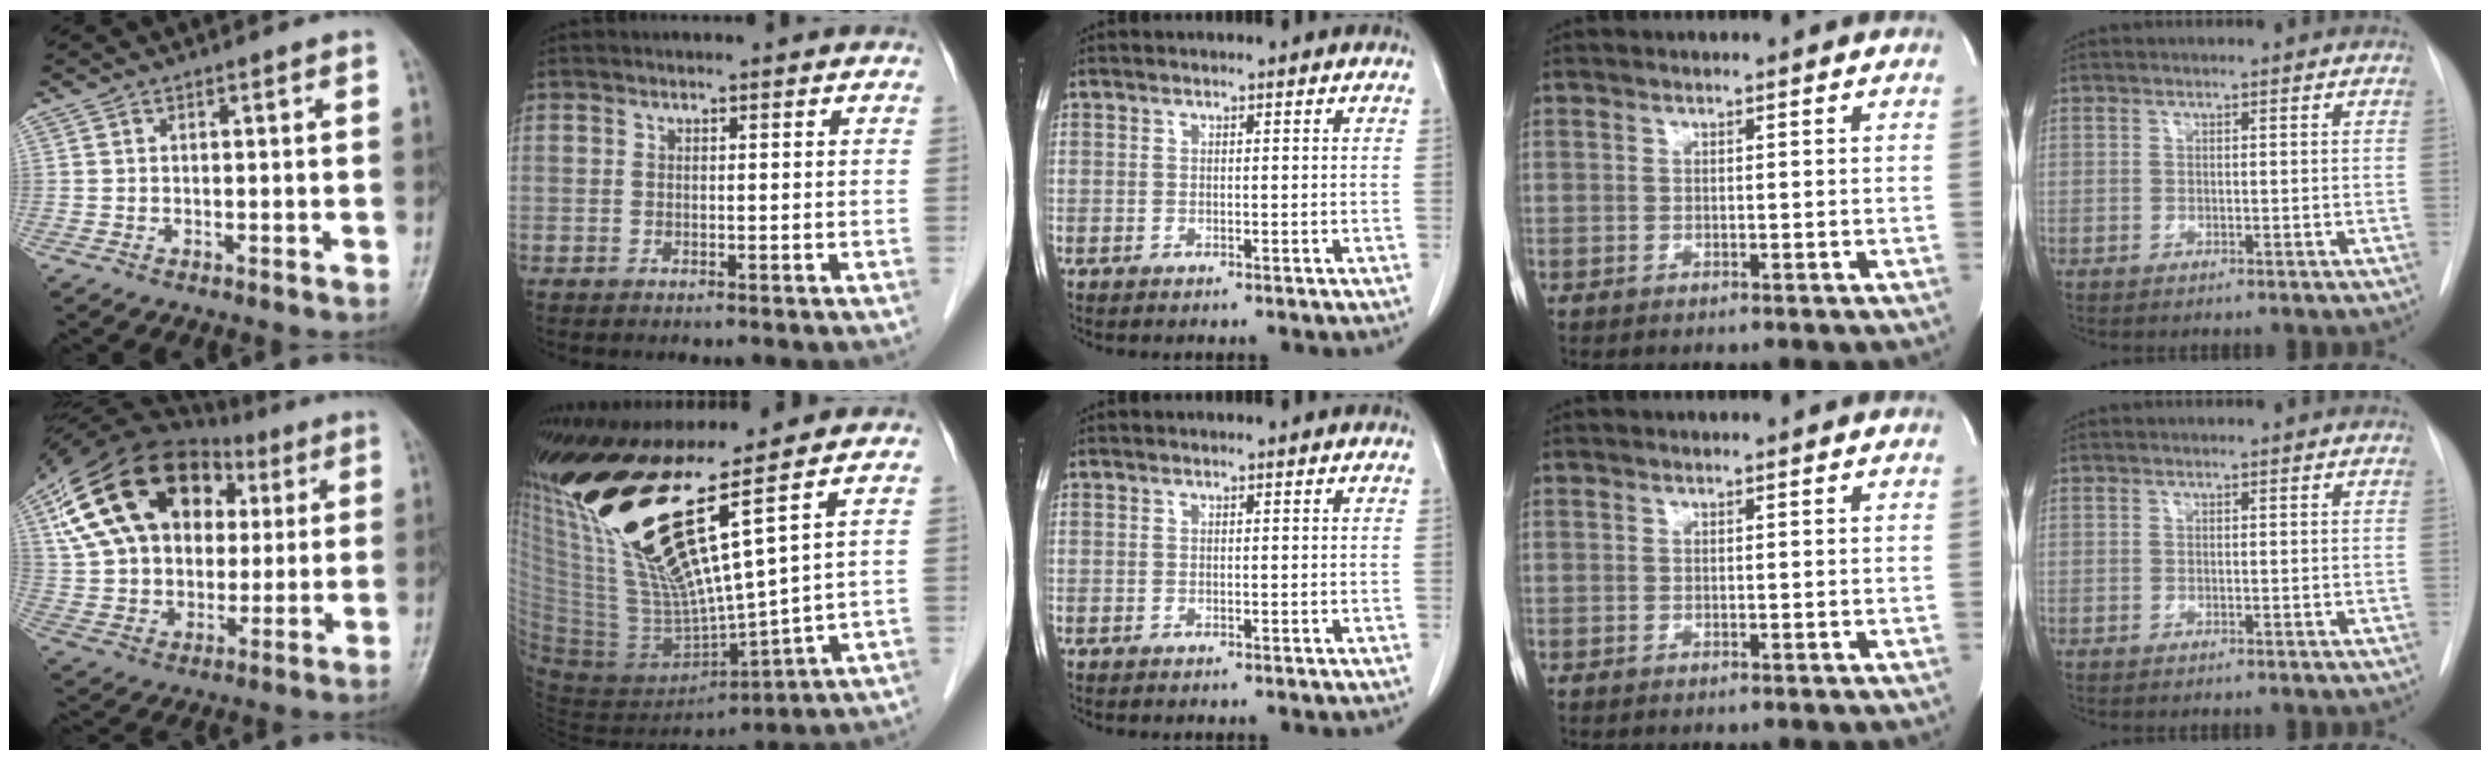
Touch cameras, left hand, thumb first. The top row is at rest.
{"thumb": {"total": 25.5, "force": [8.4, 18.2, 15.8], "torque": [-0.284, 0.033, 0.154]}, "index": {"total": 21.1, "force": [10.9, 0.4, 18.1], "torque": [-0.354, -0.012, 0.200]}}